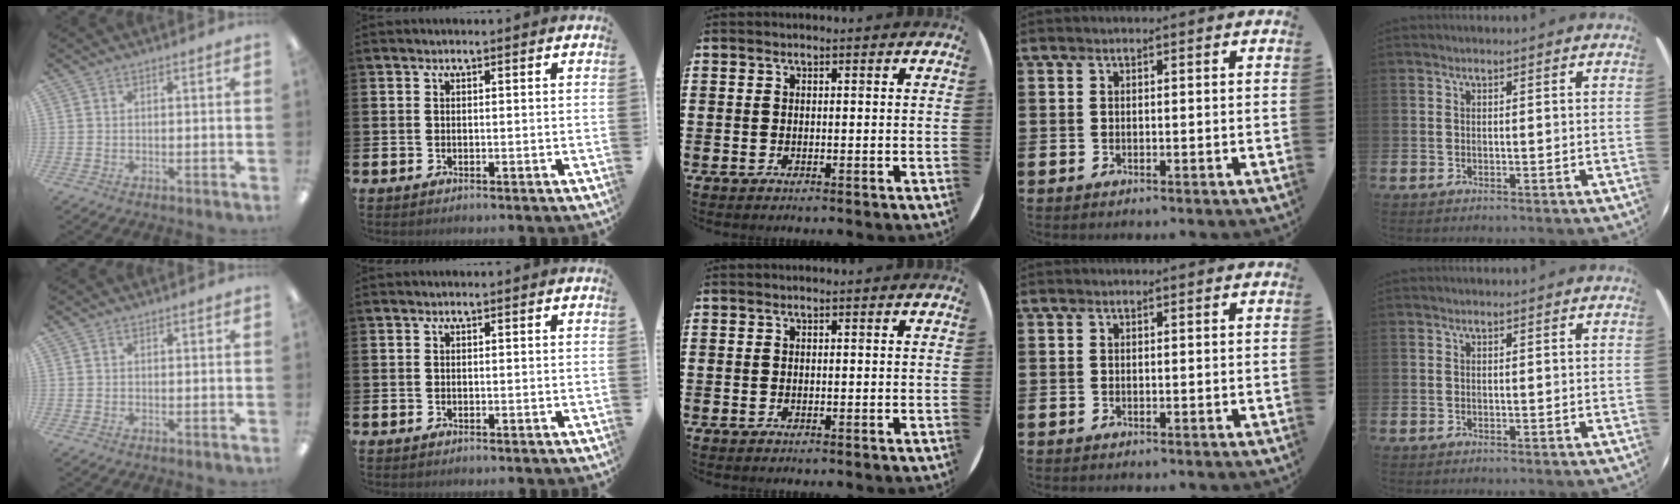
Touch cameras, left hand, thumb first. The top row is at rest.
{}